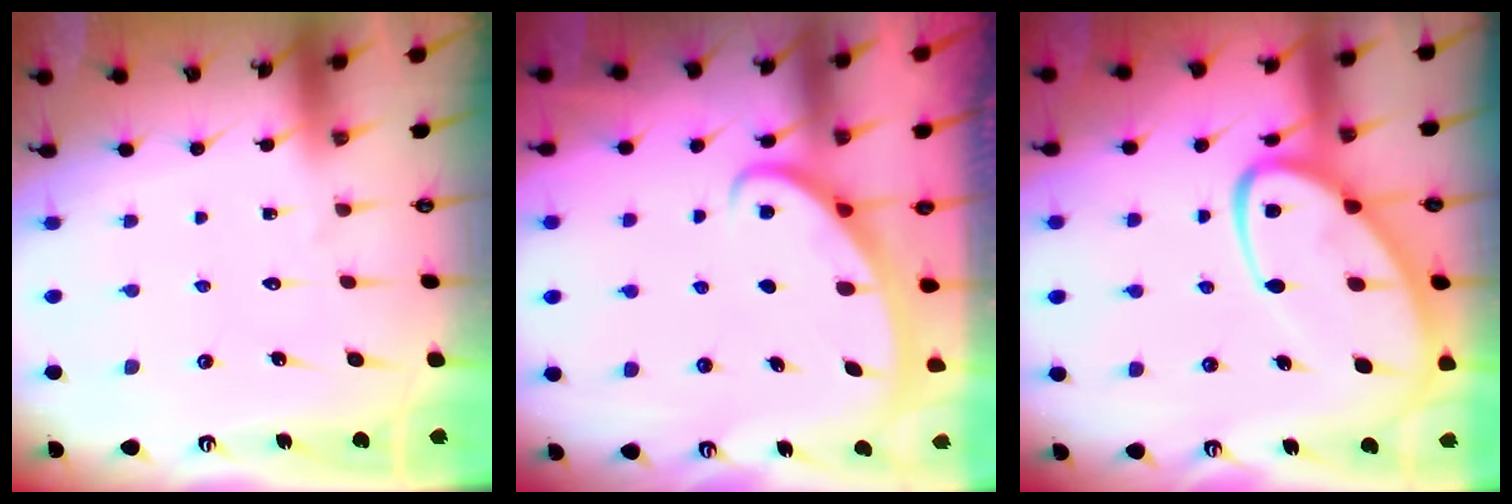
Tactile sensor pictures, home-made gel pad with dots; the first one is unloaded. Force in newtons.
{"total": 3.0, "press": 3.0, "slide": 0.4}
{"total": 15.6, "press": 15.5, "slide": 1.5}